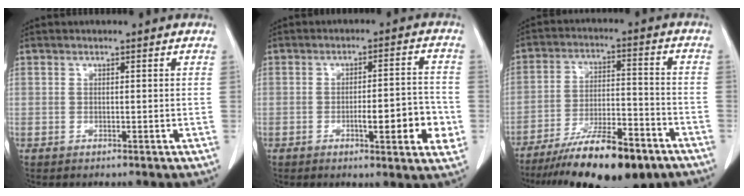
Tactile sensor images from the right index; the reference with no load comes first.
{"total": 8.9, "force": [-2.4, 1.4, 8.4], "torque": [-0.110, 0.005, -0.030]}
{"total": 17.0, "force": [-12.7, 3.7, 10.7], "torque": [-0.155, -0.008, -0.207]}